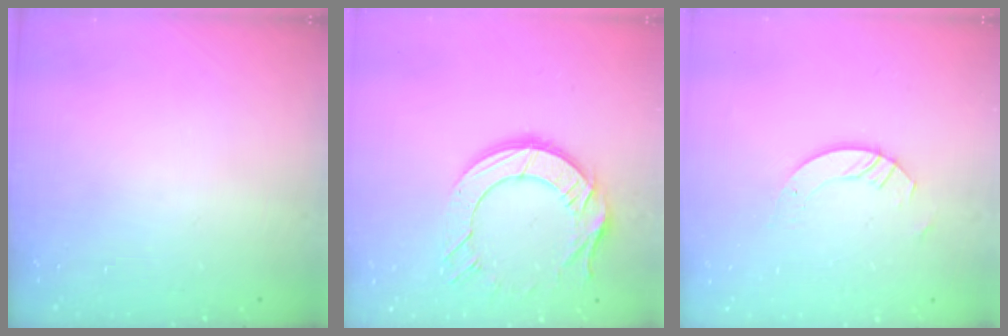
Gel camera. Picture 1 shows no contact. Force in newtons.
{"total": 12.8, "press": 12.7, "slide": 1.1}
{"total": 4.8, "press": 4.8, "slide": 0.4}